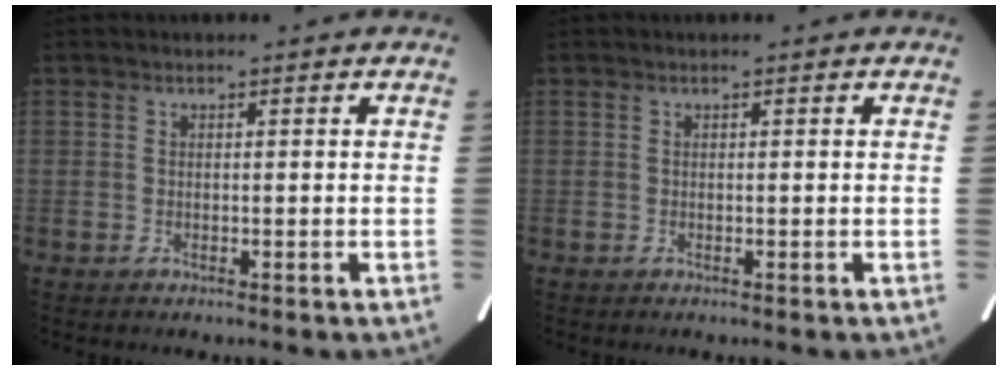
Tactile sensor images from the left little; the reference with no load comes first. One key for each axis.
{"total": 0.0}